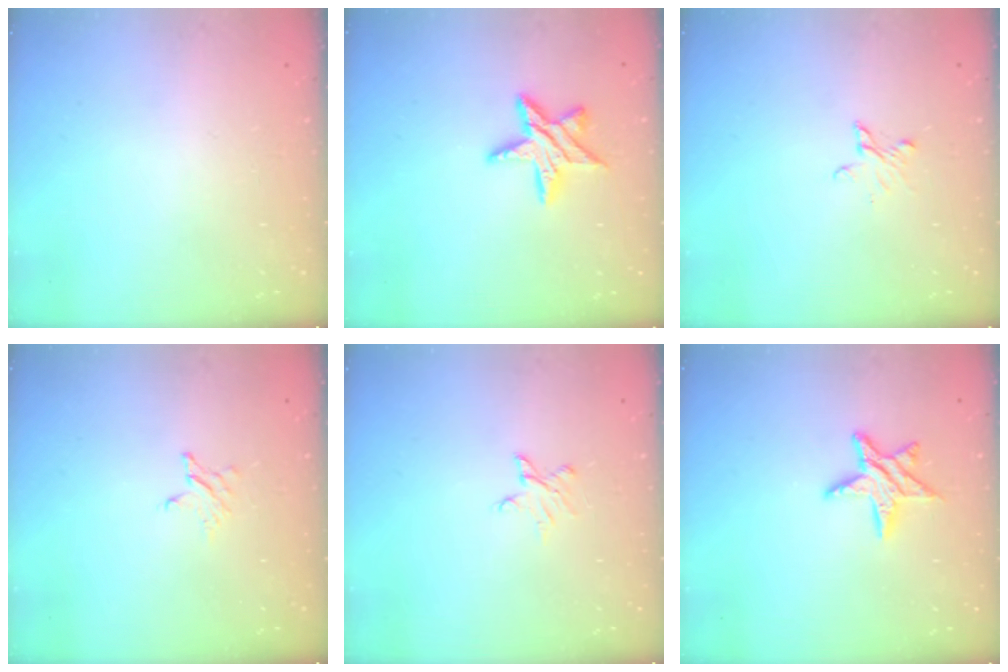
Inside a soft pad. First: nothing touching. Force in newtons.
{"total": 11.5, "press": 11.4, "slide": 0.7}
{"total": 4.0, "press": 4.0, "slide": 0.3}
{"total": 2.5, "press": 2.5, "slide": 0.3}
{"total": 4.3, "press": 4.3, "slide": 0.3}
{"total": 8.9, "press": 8.9, "slide": 0.4}